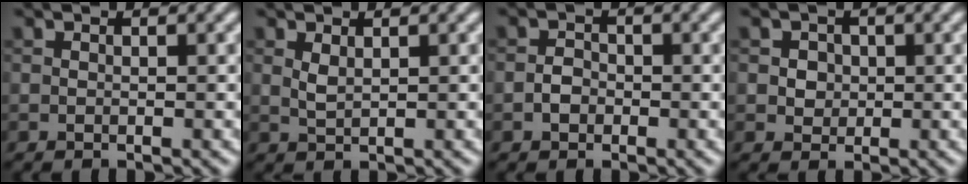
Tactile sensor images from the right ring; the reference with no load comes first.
{"total": 1.1, "force": [0.6, 0.3, 0.8], "torque": [-0.023, -0.001, 0.015]}
{"total": 1.5, "force": [-0.6, 1.1, 0.7], "torque": [-0.011, 0.003, -0.015]}
{"total": 2.0, "force": [0.5, 1.8, 0.8], "torque": [-0.008, 0.004, 0.012]}